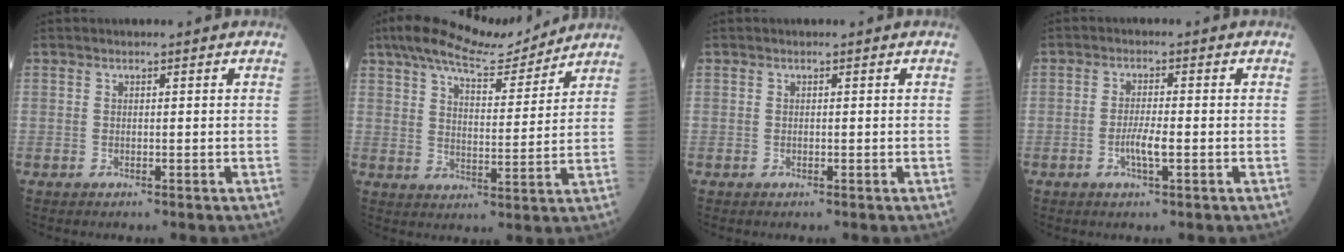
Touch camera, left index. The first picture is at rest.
{"total": 12.8, "force": [11.4, 2.2, 5.3], "torque": [-0.087, 0.010, 0.177]}
{"total": 0.0}
{"total": 3.1, "force": [-1.1, 0.3, 2.9], "torque": [-0.054, -0.003, -0.021]}